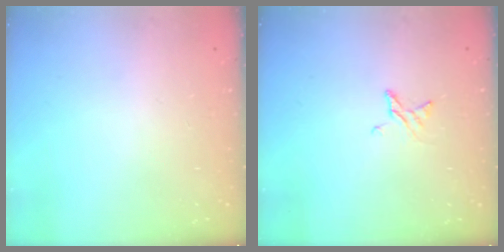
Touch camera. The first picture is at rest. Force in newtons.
{"total": 3.3, "press": 3.2, "slide": 0.3}